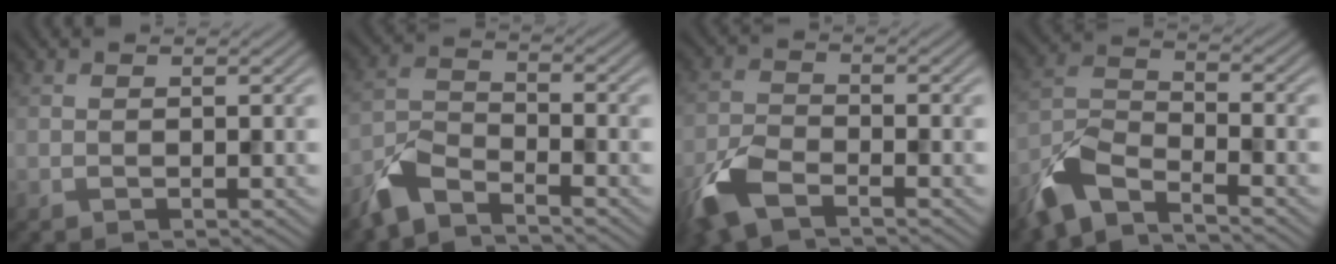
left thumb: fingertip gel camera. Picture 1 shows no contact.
{"total": 5.7, "force": [-4.7, 1.7, 2.9], "torque": [-0.067, -0.006, -0.110]}
{"total": 5.9, "force": [-4.0, 2.3, 3.7], "torque": [-0.088, -0.010, -0.093]}
{"total": 7.6, "force": [-5.9, 2.3, 4.3], "torque": [-0.095, -0.005, -0.137]}